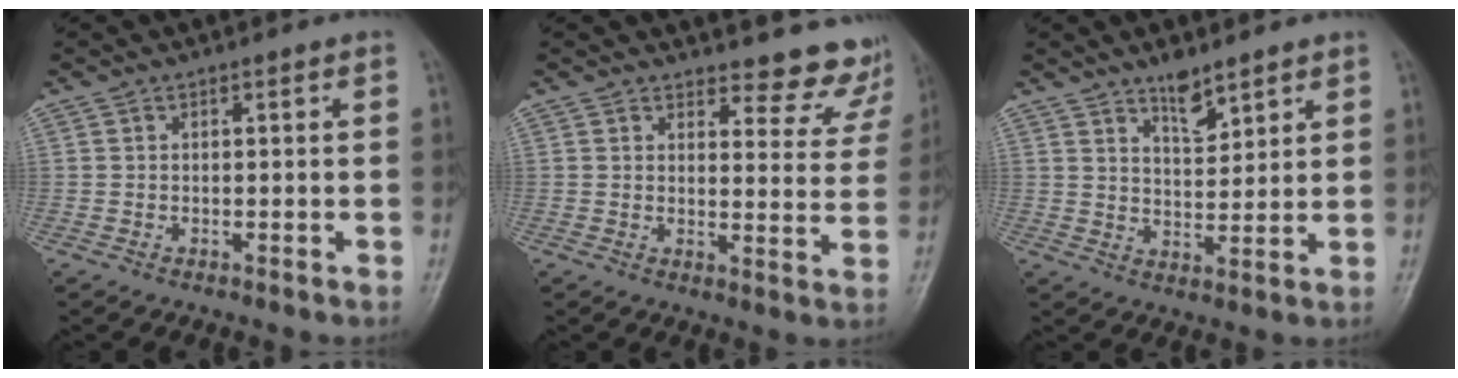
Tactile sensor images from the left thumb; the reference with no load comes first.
{"total": 10.6, "force": [9.9, 3.6, 1.0], "torque": [0.033, -0.086, 0.093]}
{"total": 5.8, "force": [4.3, 2.3, 3.2], "torque": [-0.035, -0.035, 0.075]}